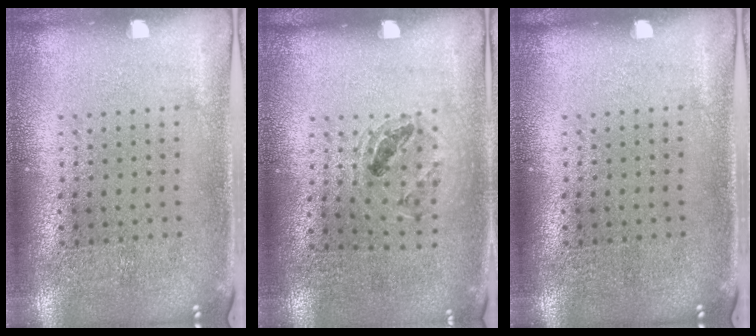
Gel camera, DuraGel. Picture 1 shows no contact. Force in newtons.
{"total": 0.9, "press": 0.9, "slide": 0.1}
{"total": 0.0}